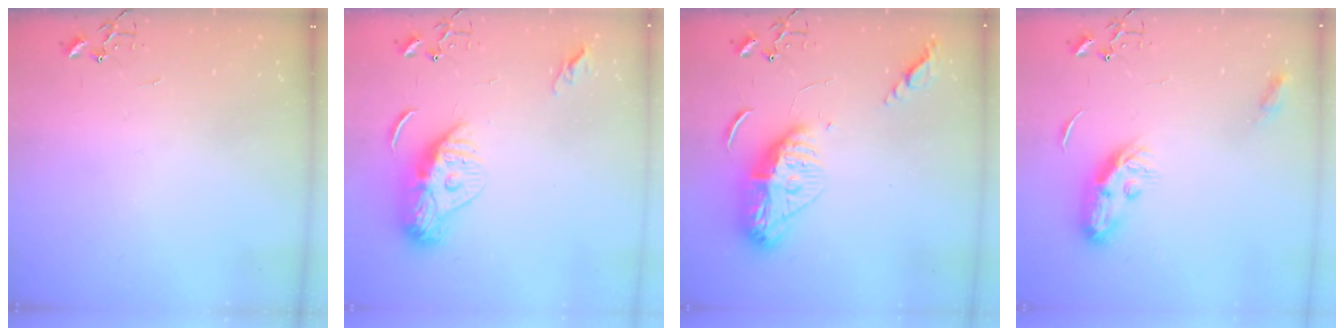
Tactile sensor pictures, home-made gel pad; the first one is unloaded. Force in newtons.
{"total": 11.6, "press": 11.6, "slide": 0.9}
{"total": 13.7, "press": 13.7, "slide": 1.4}
{"total": 10.4, "press": 10.4, "slide": 0.1}